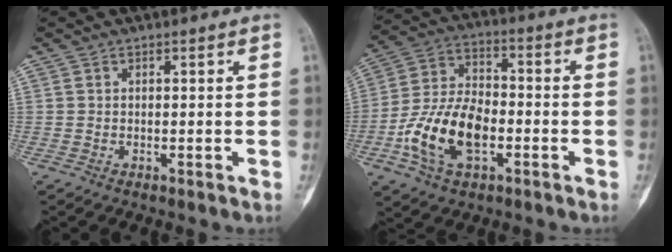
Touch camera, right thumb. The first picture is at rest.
{"total": 15.1, "force": [-4.5, 8.7, 11.4], "torque": [-0.217, 0.028, -0.085]}